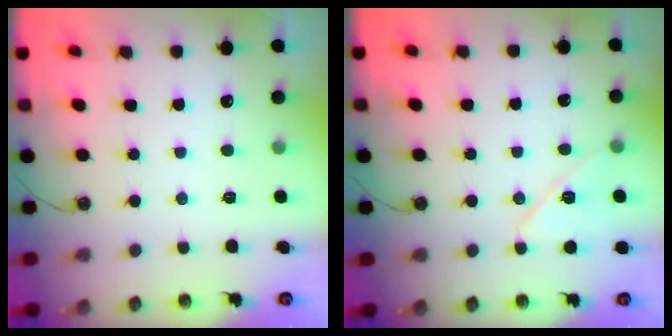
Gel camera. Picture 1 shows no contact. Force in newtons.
{"total": 9.6, "press": 9.6, "slide": 0.9}